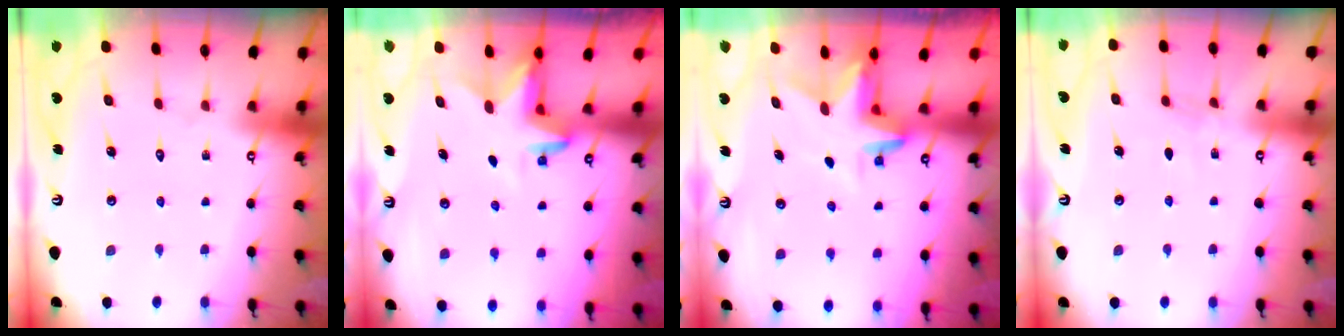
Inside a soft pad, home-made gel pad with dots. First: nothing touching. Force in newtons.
{"total": 3.2, "press": 3.2, "slide": 0.1}
{"total": 3.3, "press": 3.3, "slide": 0.2}
{"total": 4.0, "press": 4.0, "slide": 0.5}